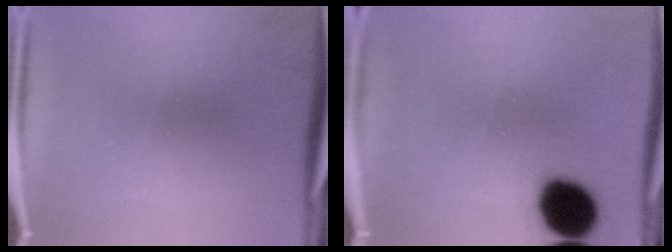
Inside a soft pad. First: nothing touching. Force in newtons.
{"total": 13.2}